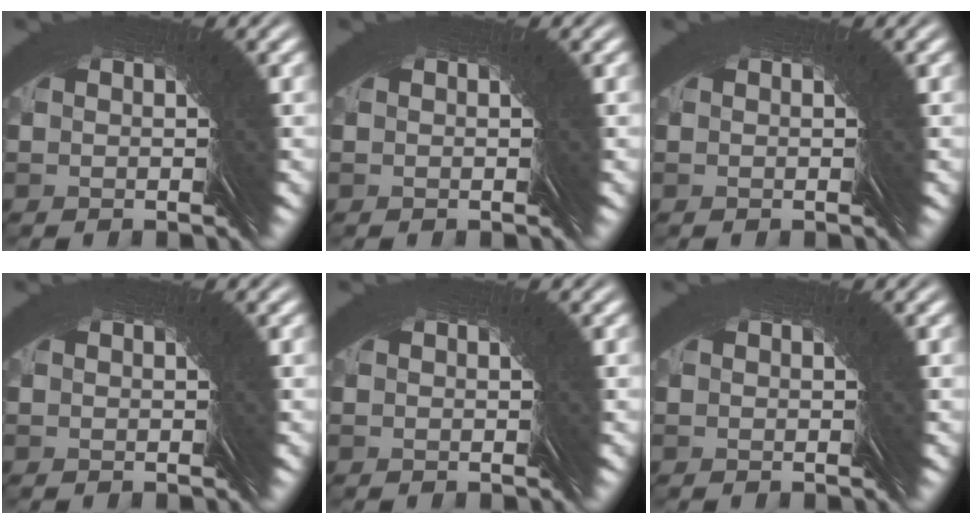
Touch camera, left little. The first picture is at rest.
{"total": 0.0}
{"total": 0.0}
{"total": 0.0}
{"total": 0.0}
{"total": 0.0}